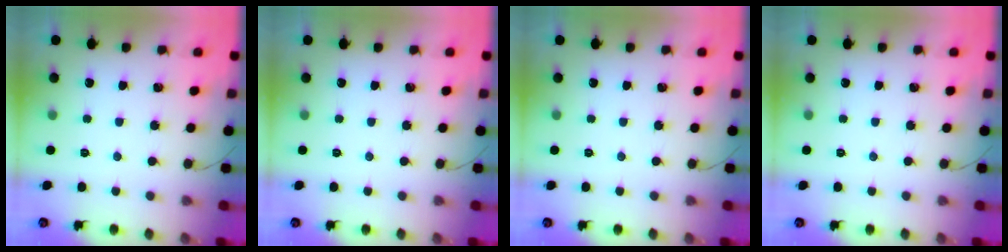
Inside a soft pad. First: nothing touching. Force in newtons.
{"total": 0.0}
{"total": 0.0}
{"total": 0.0}